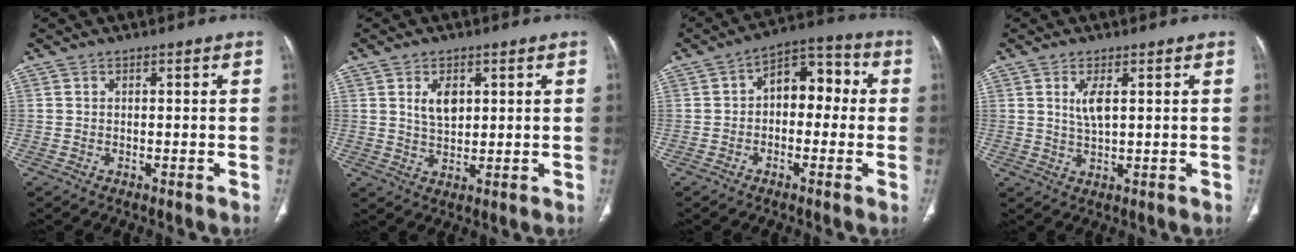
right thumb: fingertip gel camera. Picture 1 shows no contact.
{"total": 5.1, "force": [1.7, 3.1, 3.7], "torque": [-0.052, -0.013, 0.035]}
{"total": 9.6, "force": [0.4, 6.1, 7.4], "torque": [-0.071, 0.037, -0.008]}
{"total": 3.9, "force": [1.2, 1.4, 3.4], "torque": [-0.071, -0.010, 0.029]}